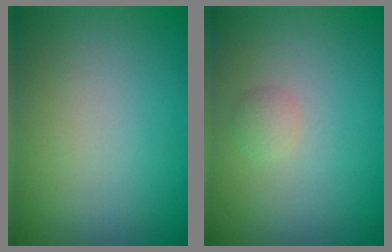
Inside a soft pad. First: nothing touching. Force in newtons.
{"total": 1.1, "press": 1.1, "slide": 0.1}